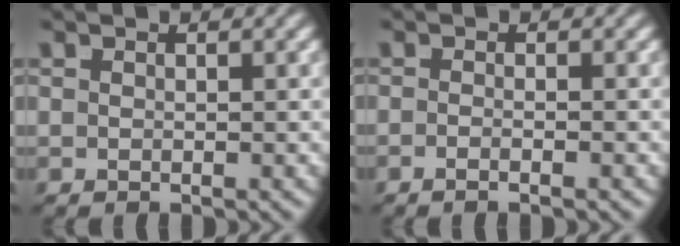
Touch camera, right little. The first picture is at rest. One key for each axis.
{"total": 1.5, "fx": -1.2, "fy": -0.4, "fz": 0.8, "tx": -0.013, "ty": 0.000, "tz": -0.023}